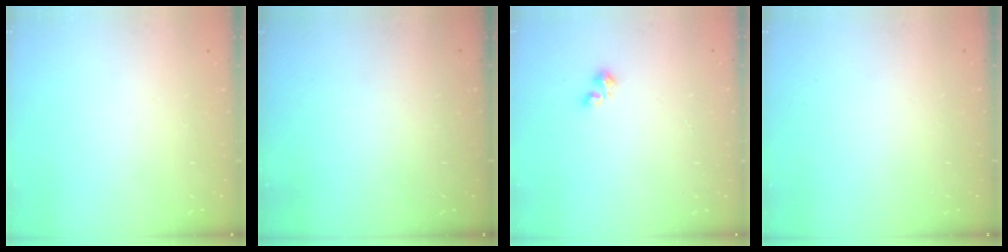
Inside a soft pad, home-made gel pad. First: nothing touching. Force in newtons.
{"total": 0.0}
{"total": 2.4, "press": 2.4, "slide": 0.5}
{"total": 0.0}